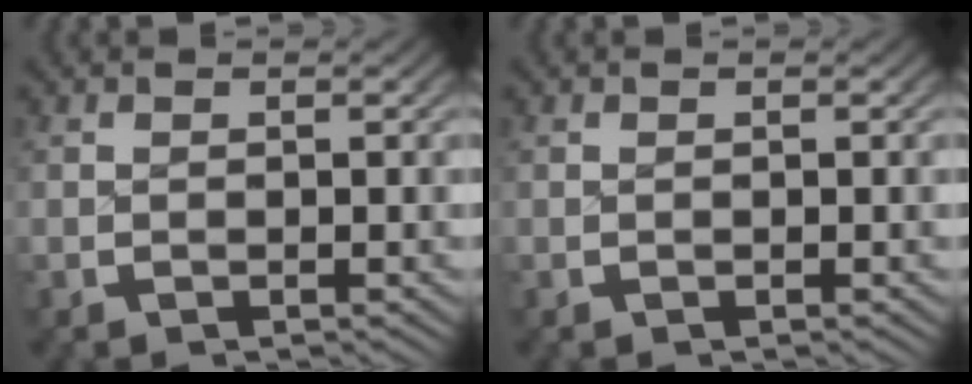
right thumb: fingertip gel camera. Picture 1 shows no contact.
{"total": 0.0}